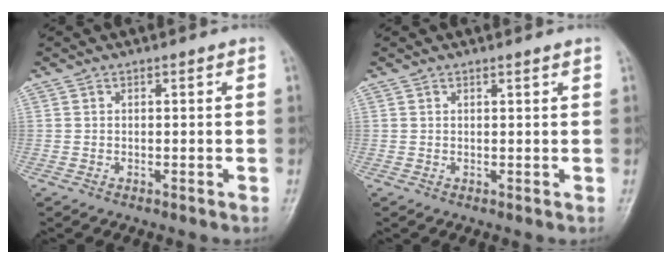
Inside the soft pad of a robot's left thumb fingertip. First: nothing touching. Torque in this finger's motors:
{"motor_torque": [-0.13, -0.06, -0.29, -0.12, -0.01]}